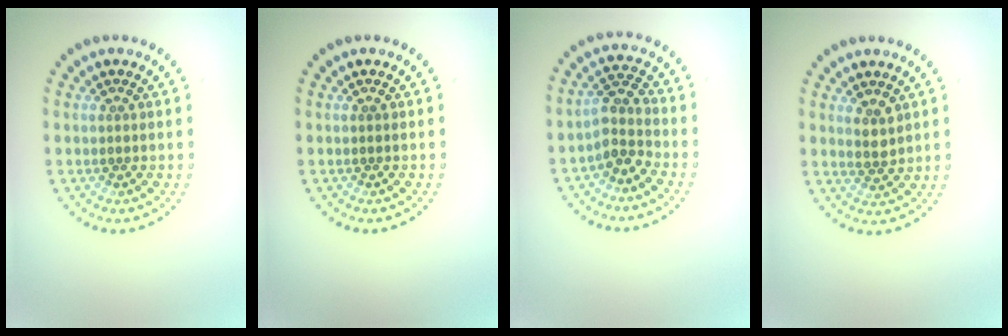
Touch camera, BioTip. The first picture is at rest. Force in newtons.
{"total": 0.0}
{"total": 2.6, "press": 2.1, "slide": 1.6}
{"total": 1.6, "press": 1.4, "slide": 0.7}